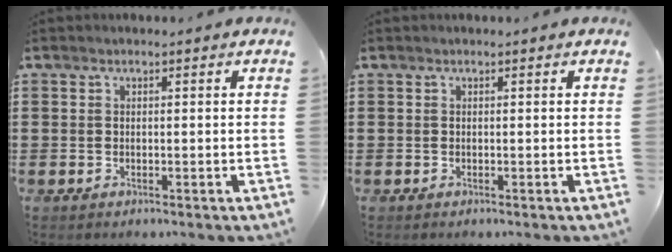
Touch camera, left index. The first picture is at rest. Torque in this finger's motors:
{"motor_torque": [-0.03, 0.01, 0.00, 0.00]}